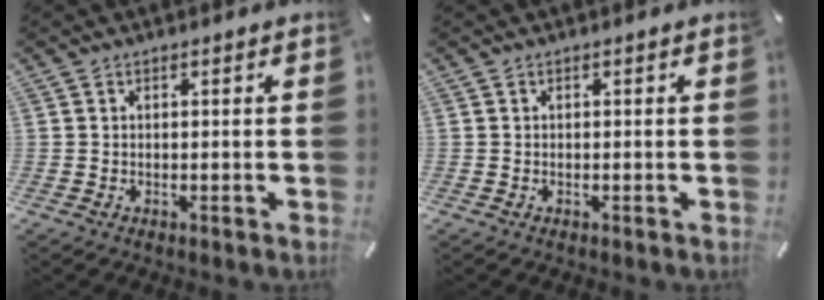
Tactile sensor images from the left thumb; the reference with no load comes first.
{"total": 0.0}